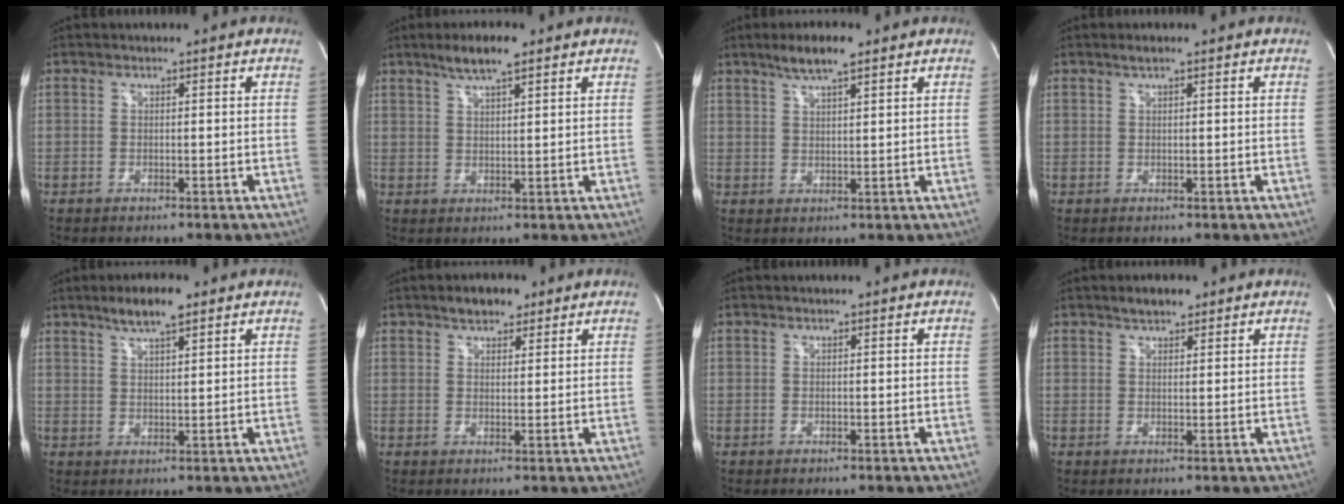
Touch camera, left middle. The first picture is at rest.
{"total": 5.5, "force": [3.8, 0.8, 3.8], "torque": [-0.074, 0.008, 0.068]}
{"total": 5.6, "force": [3.9, 0.8, 3.9], "torque": [-0.076, 0.009, 0.069]}
{"total": 1.1, "force": [0.8, 0.1, 0.8], "torque": [-0.017, 0.005, 0.016]}
{"total": 5.6, "force": [3.9, 0.9, 3.9], "torque": [-0.074, 0.008, 0.067]}
{"total": 3.8, "force": [2.7, 1.9, 1.9], "torque": [-0.032, 0.011, 0.044]}
{"total": 0.0}
{"total": 2.7, "force": [2.0, 1.1, 1.3], "torque": [-0.023, 0.009, 0.032]}